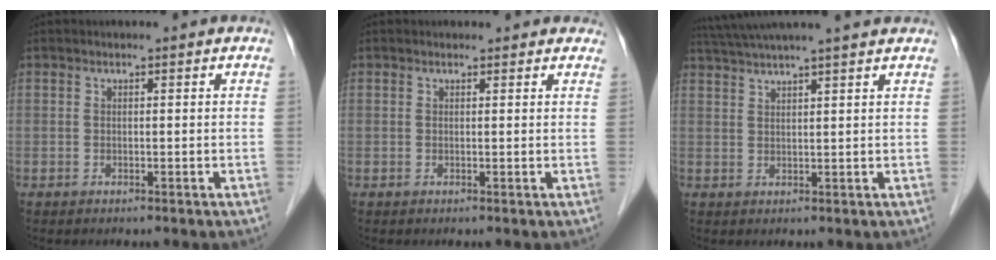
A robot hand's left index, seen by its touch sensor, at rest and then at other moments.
{"total": 3.0, "force": [2.7, 1.2, 0.5], "torque": [-0.001, 0.008, 0.018]}
{"total": 13.3, "force": [11.7, -0.3, 6.2], "torque": [-0.115, 0.039, 0.168]}